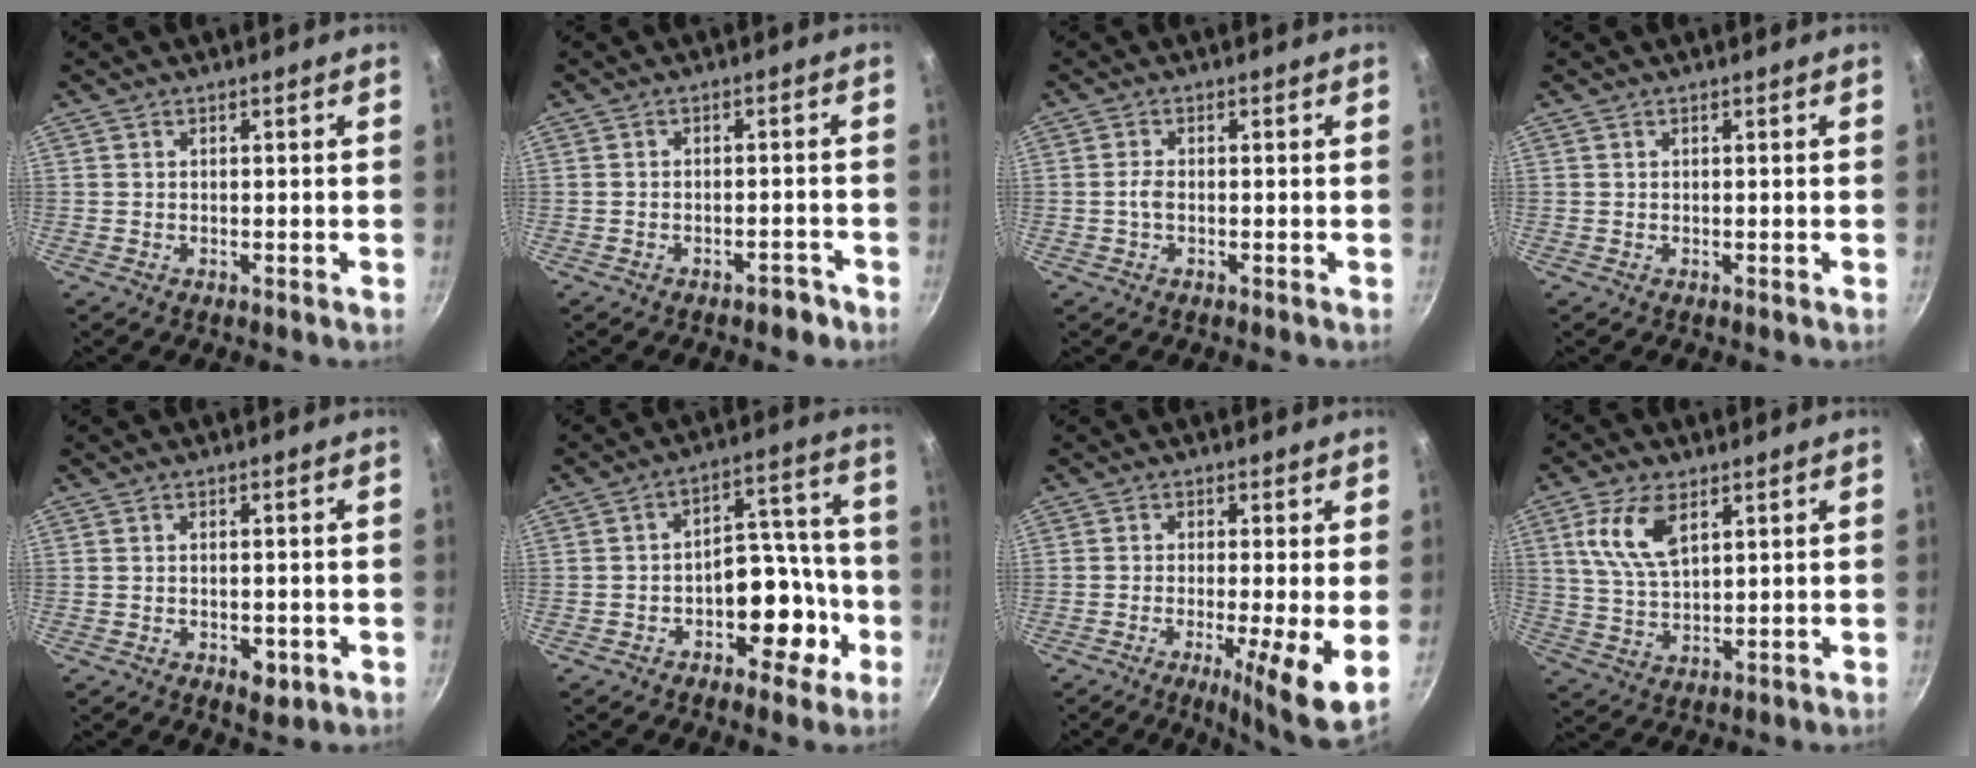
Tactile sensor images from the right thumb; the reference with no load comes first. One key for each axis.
{"total": 2.9, "fx": -2.2, "fy": 1.3, "fz": 1.4, "tx": -0.007, "ty": 0.032, "tz": -0.018}
{"total": 1.8, "fx": -0.4, "fy": 0.9, "fz": 1.5, "tx": -0.033, "ty": 0.007, "tz": -0.012}
{"total": 0.0}
{"total": 3.6, "fx": -1.2, "fy": 2.0, "fz": 2.7, "tx": -0.034, "ty": 0.000, "tz": -0.012}
{"total": 12.1, "fx": -4.7, "fy": 7.8, "fz": 7.9, "tx": -0.052, "ty": 0.070, "tz": -0.059}
{"total": 10.5, "fx": -2.0, "fy": 1.6, "fz": 10.2, "tx": -0.150, "ty": -0.009, "tz": -0.029}
{"total": 9.7, "fx": 4.0, "fy": 4.9, "fz": 7.4, "tx": -0.142, "ty": -0.012, "tz": 0.082}